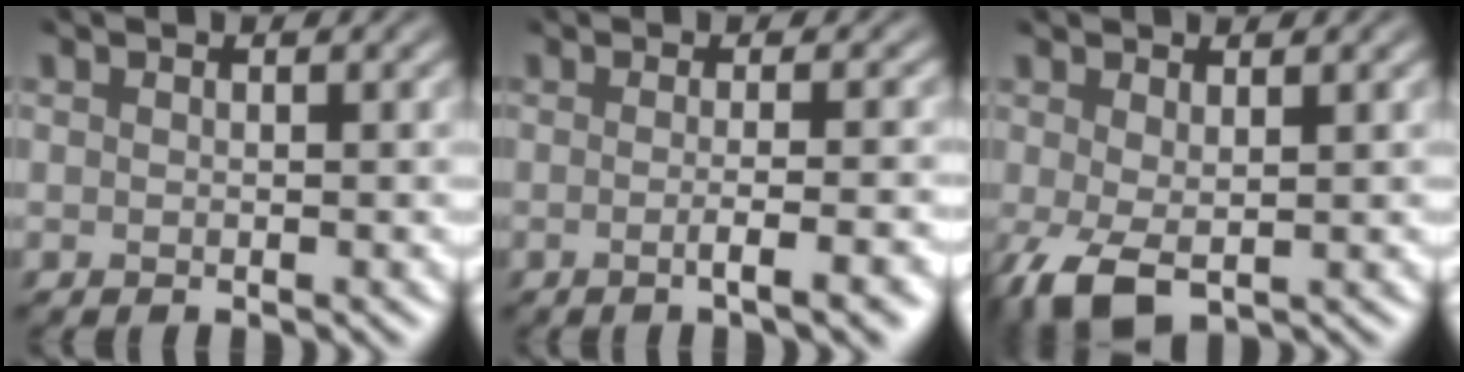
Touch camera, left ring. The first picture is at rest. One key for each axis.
{"total": 6.4, "fx": -0.9, "fy": 2.3, "fz": 5.9, "tx": -0.056, "ty": 0.026, "tz": -0.032}
{"total": 3.6, "fx": -0.7, "fy": 1.5, "fz": 3.2, "tx": -0.079, "ty": -0.002, "tz": -0.007}